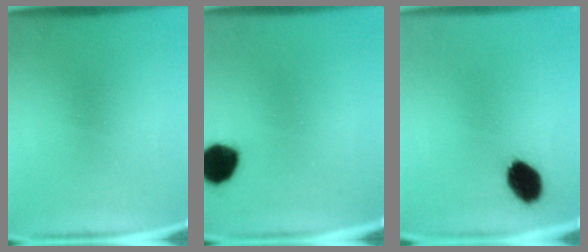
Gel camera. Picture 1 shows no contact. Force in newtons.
{"total": 9.5}
{"total": 8.9}